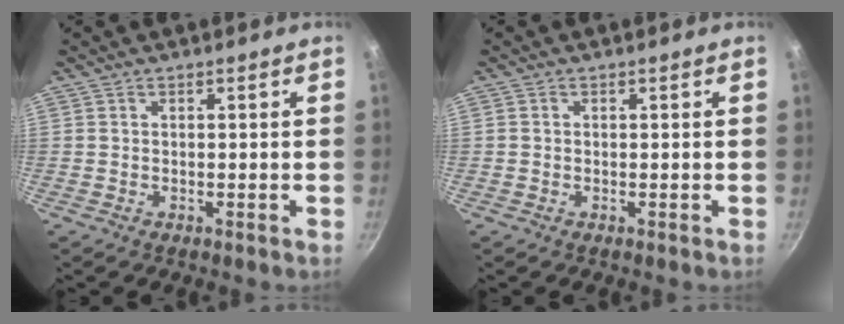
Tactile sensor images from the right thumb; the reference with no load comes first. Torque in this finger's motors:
{"motor_torque": [0.11, -0.17, -0.46, 0.33, 0.05]}